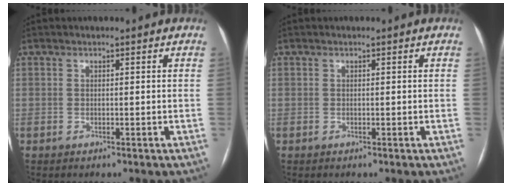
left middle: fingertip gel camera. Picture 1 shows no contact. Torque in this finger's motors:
{"motor_torque": [0.00, 0.00, 0.00, 0.00]}